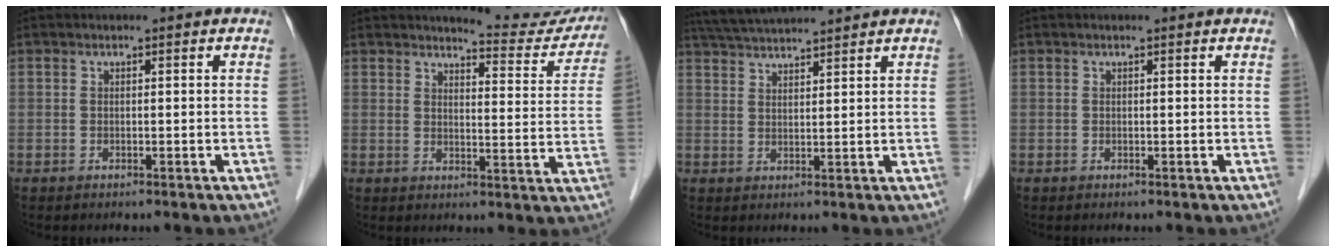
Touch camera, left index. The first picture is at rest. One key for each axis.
{"total": 11.4, "fx": 11.2, "fy": 1.5, "fz": 2.0, "tx": -0.010, "ty": -0.046, "tz": 0.117}
{"total": 8.8, "fx": 8.3, "fy": -0.6, "fz": 3.0, "tx": -0.060, "ty": 0.032, "tz": 0.137}
{"total": 0.8, "fx": 0.8, "fy": 0.0, "fz": 0.3, "tx": -0.011, "ty": 0.006, "tz": 0.012}